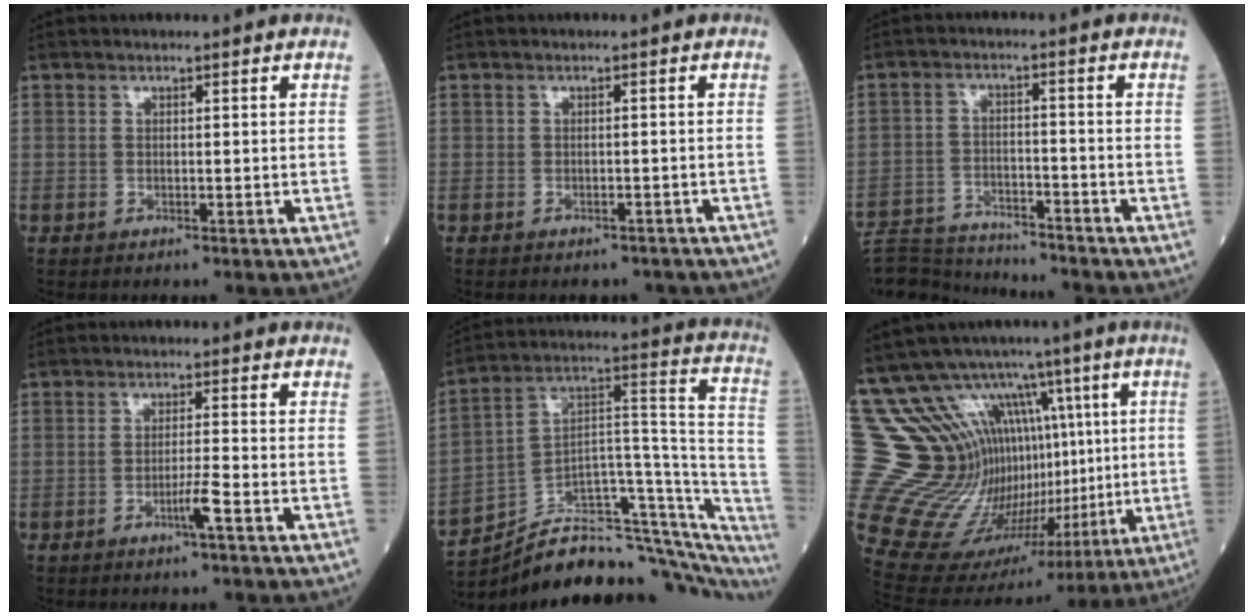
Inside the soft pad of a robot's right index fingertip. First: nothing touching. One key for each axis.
{"total": 4.5, "fx": -3.9, "fy": 2.0, "fz": 0.8, "tx": -0.005, "ty": 0.008, "tz": -0.042}
{"total": 13.4, "fx": -13.1, "fy": 1.3, "fz": 2.7, "tx": -0.054, "ty": 0.009, "tz": -0.206}
{"total": 3.0, "fx": -1.5, "fy": -0.6, "fz": 2.5, "tx": -0.048, "ty": -0.004, "tz": -0.030}
{"total": 27.2, "fx": -23.6, "fy": 6.6, "fz": 11.6, "tx": -0.112, "ty": 0.047, "tz": -0.330}
{"total": 22.1, "fx": 5.4, "fy": 16.0, "fz": 14.2, "tx": -0.244, "ty": 0.078, "tz": 0.132}